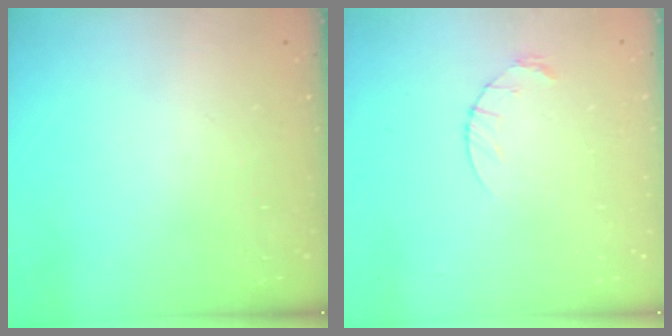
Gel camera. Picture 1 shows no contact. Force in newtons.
{"total": 3.7, "press": 3.6, "slide": 0.5}